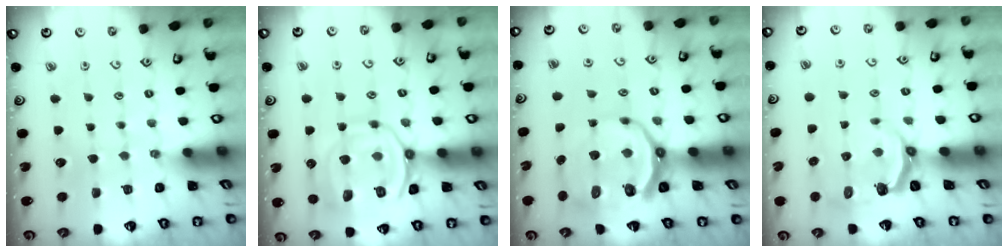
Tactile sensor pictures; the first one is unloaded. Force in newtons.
{"total": 13.9, "press": 13.8, "slide": 1.5}
{"total": 11.5, "press": 10.7, "slide": 4.2}
{"total": 4.1, "press": 3.0, "slide": 2.9}